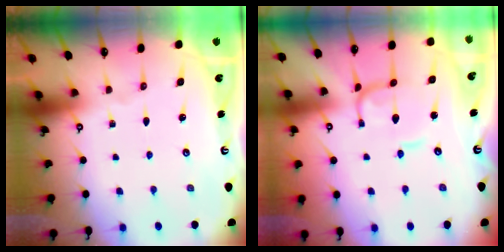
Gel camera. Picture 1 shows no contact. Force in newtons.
{"total": 0.0}